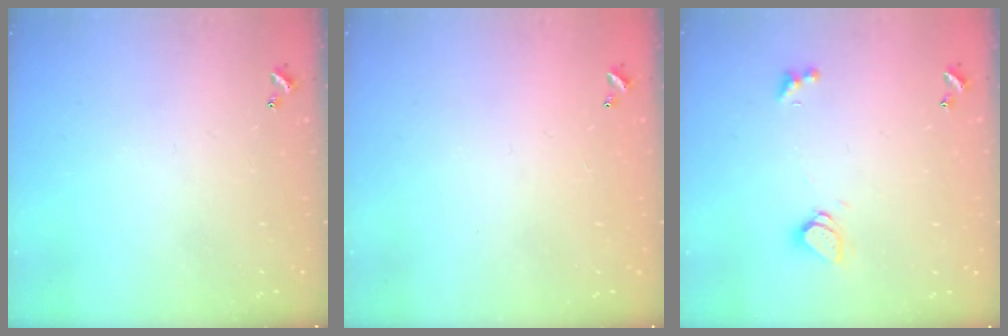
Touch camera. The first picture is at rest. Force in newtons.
{"total": 2.8, "press": 2.8, "slide": 0.1}
{"total": 1.6, "press": 1.5, "slide": 0.4}